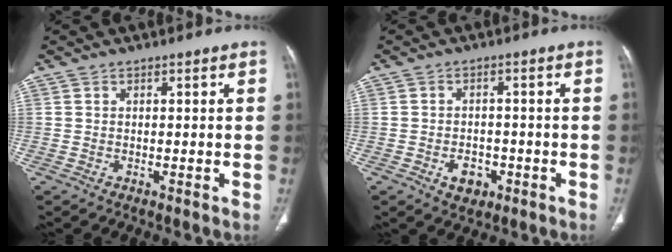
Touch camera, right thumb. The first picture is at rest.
{"total": 4.4, "force": [-1.8, 3.2, 2.4], "torque": [-0.023, 0.011, -0.023]}